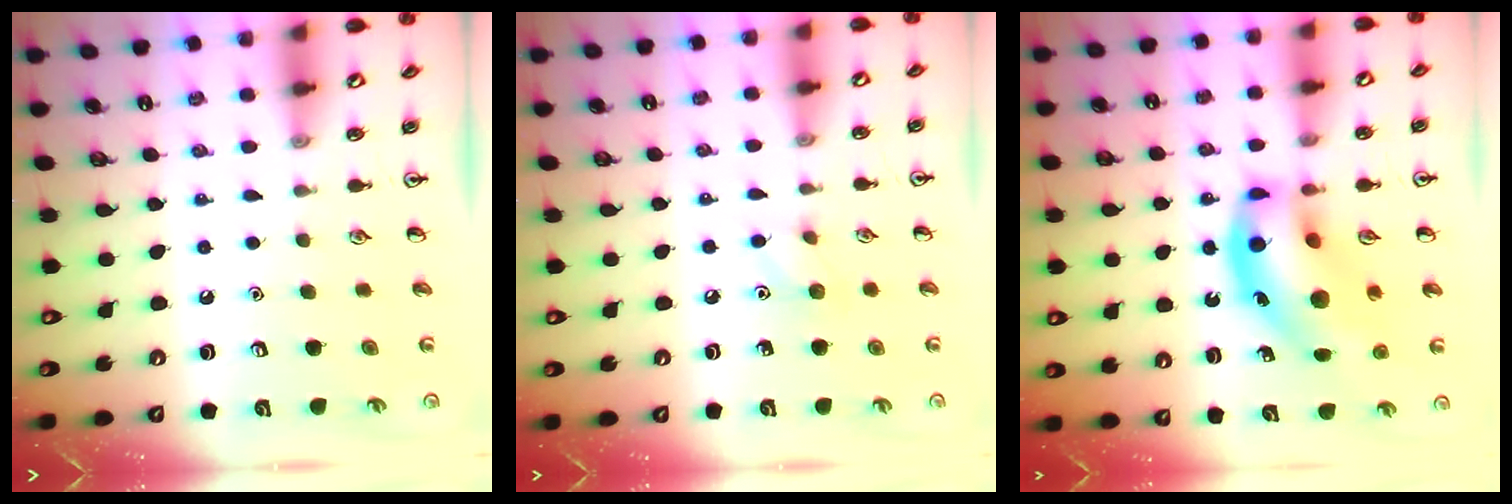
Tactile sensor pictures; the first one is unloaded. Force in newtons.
{"total": 5.4, "press": 5.1, "slide": 1.7}
{"total": 17.3, "press": 16.7, "slide": 4.8}